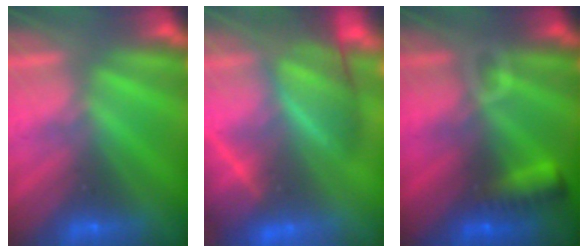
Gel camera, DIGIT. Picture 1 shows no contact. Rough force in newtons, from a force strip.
{"total": 7.7}
{"total": 7.4}